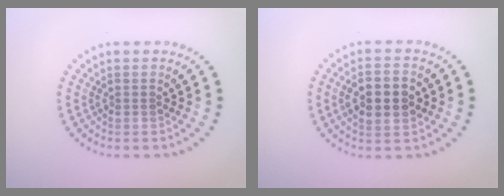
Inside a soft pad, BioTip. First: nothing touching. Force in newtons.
{"total": 4.6, "press": 4.5, "slide": 0.2}